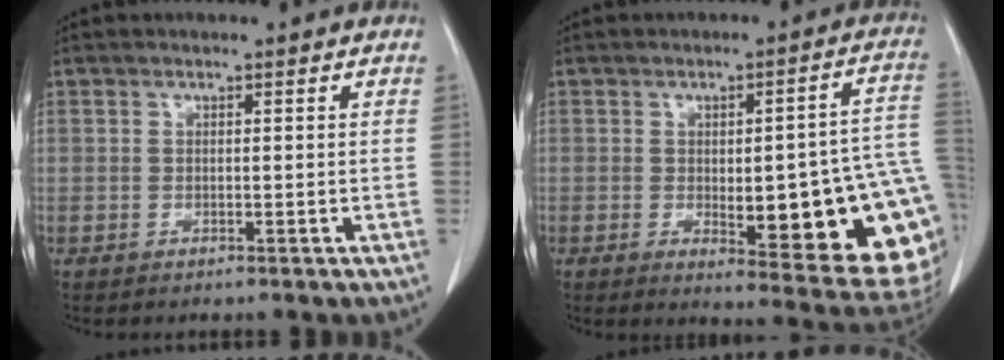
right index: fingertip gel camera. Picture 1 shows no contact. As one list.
[{"total": 21.7, "force": [-3.1, 4.4, 21.0], "torque": [-0.175, 0.007, -0.018]}]